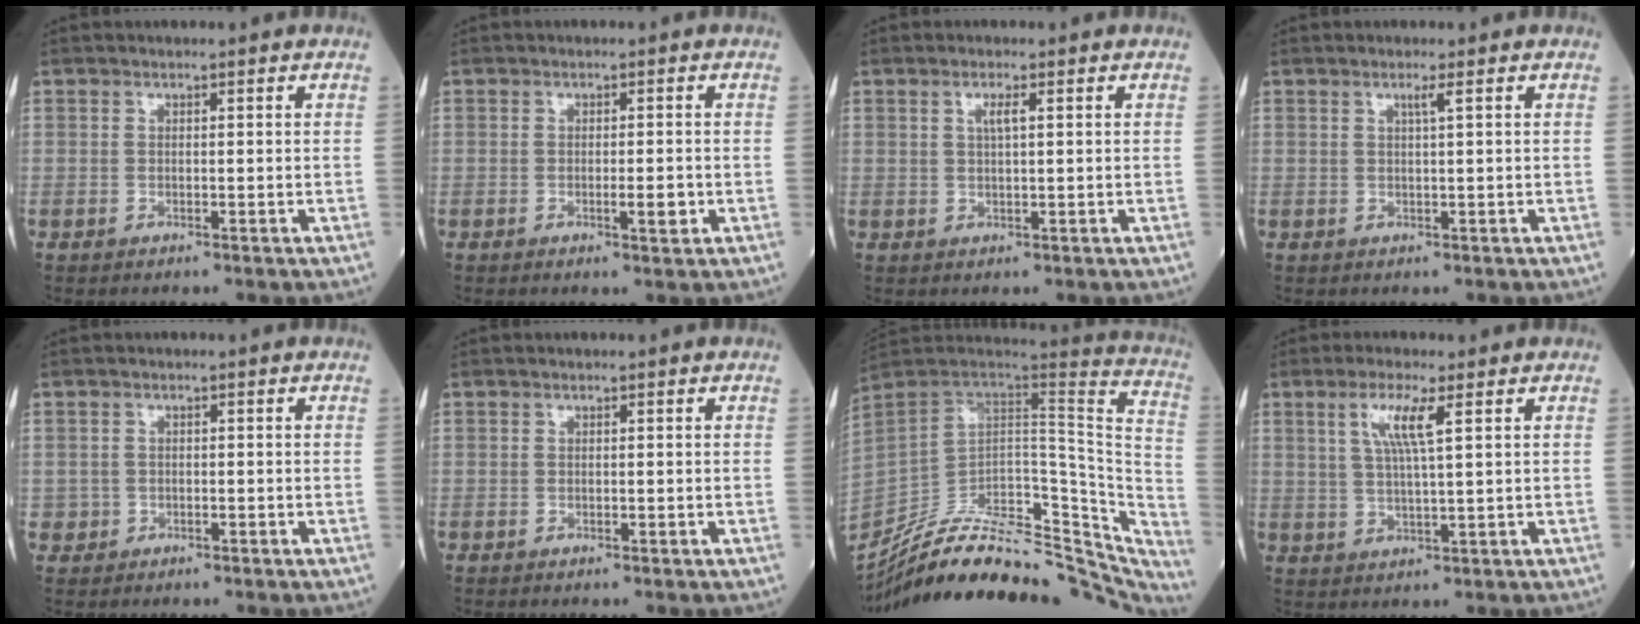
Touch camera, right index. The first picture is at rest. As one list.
[{"total": 2.4, "force": [-0.6, 0.4, 2.3], "torque": [-0.035, -0.002, -0.007]}, {"total": 1.9, "force": [0.7, 0.2, 1.7], "torque": [-0.034, 0.001, 0.012]}, {"total": 1.2, "force": [0.5, -0.3, 1.0], "torque": [-0.024, -0.003, 0.011]}, {"total": 1.5, "force": [-0.4, 1.4, 0.2], "torque": [0.000, 0.006, -0.005]}, {"total": 0.0}, {"total": 35.1, "force": [-30.1, 11.2, 14.3], "torque": [-0.193, -0.004, -0.401]}, {"total": 5.5, "force": [2.2, 0.1, 5.0], "torque": [-0.101, 0.001, 0.044]}]